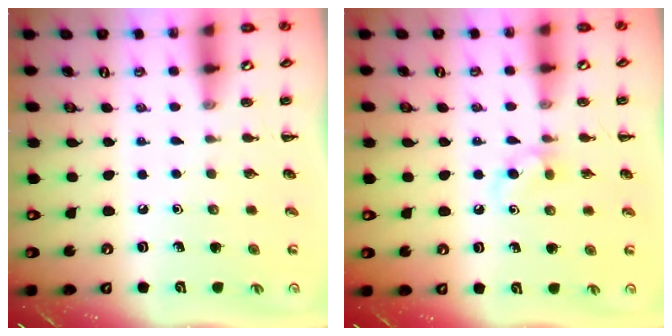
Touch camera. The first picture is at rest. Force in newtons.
{"total": 5.1, "press": 4.8, "slide": 1.7}